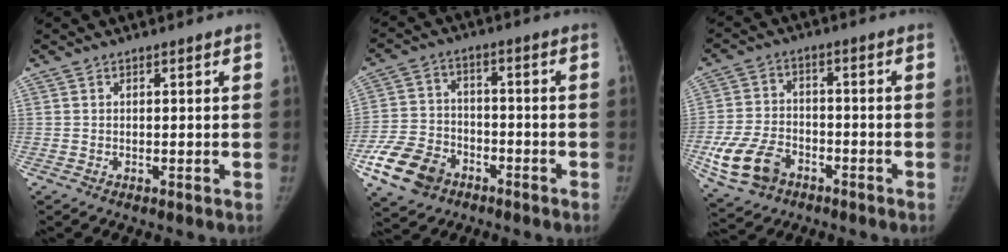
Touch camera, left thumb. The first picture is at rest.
{"total": 11.9, "force": [-6.5, 8.4, 5.4], "torque": [-0.092, 0.027, -0.118]}
{"total": 11.4, "force": [-5.2, 7.9, 6.4], "torque": [-0.121, 0.021, -0.090]}